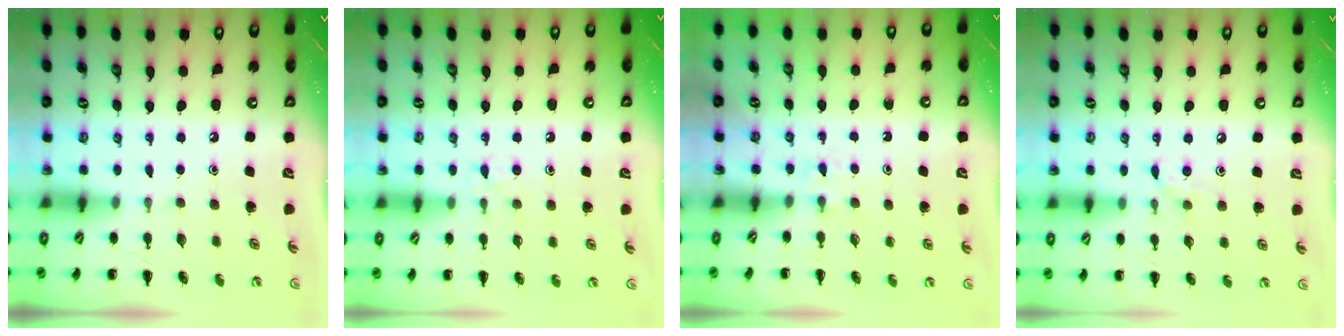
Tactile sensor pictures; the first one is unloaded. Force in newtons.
{"total": 5.9, "press": 5.5, "slide": 2.0}
{"total": 2.4, "press": 2.0, "slide": 1.2}
{"total": 6.0, "press": 5.6, "slide": 2.1}